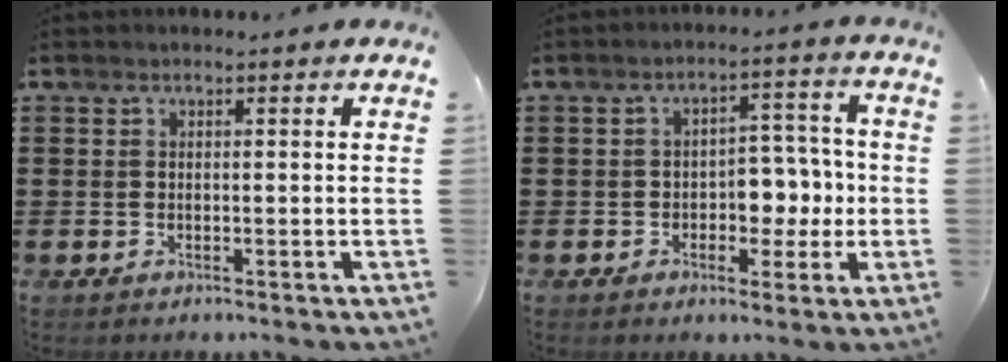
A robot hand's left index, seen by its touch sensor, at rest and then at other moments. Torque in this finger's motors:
{"motor_torque": [0.25, 0.03, 0.16, 0.06]}